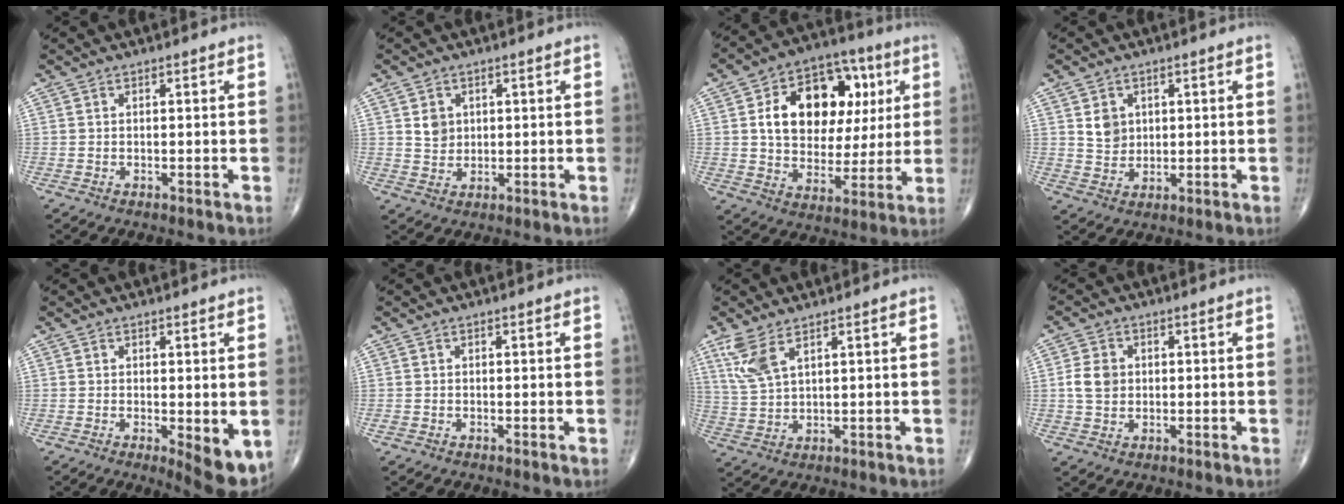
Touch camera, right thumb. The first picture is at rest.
{"total": 3.6, "force": [1.1, 3.0, 1.6], "torque": [-0.012, -0.007, 0.022]}
{"total": 20.2, "force": [5.0, 13.7, 13.9], "torque": [-0.178, 0.010, 0.082]}
{"total": 4.5, "force": [1.4, 3.7, 2.1], "torque": [-0.017, -0.010, 0.030]}
{"total": 6.5, "force": [-1.2, 2.3, 6.0], "torque": [-0.074, -0.019, -0.012]}
{"total": 0.5, "force": [-0.2, 0.4, 0.3], "torque": [-0.005, -0.002, -0.006]}
{"total": 6.4, "force": [3.7, 2.3, 4.7], "torque": [-0.106, -0.010, 0.087]}
{"total": 4.9, "force": [0.4, 3.9, 2.9], "torque": [-0.046, 0.003, 0.005]}